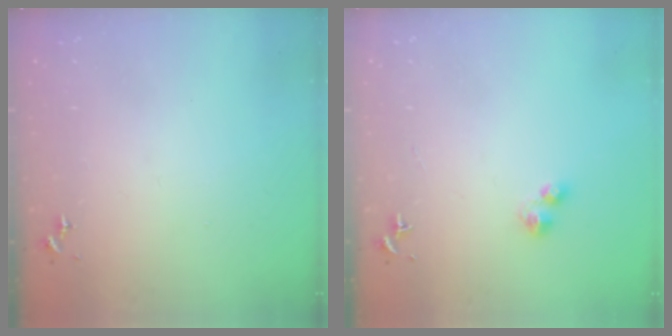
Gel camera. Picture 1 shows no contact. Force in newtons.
{"total": 4.4, "press": 4.4, "slide": 0.3}